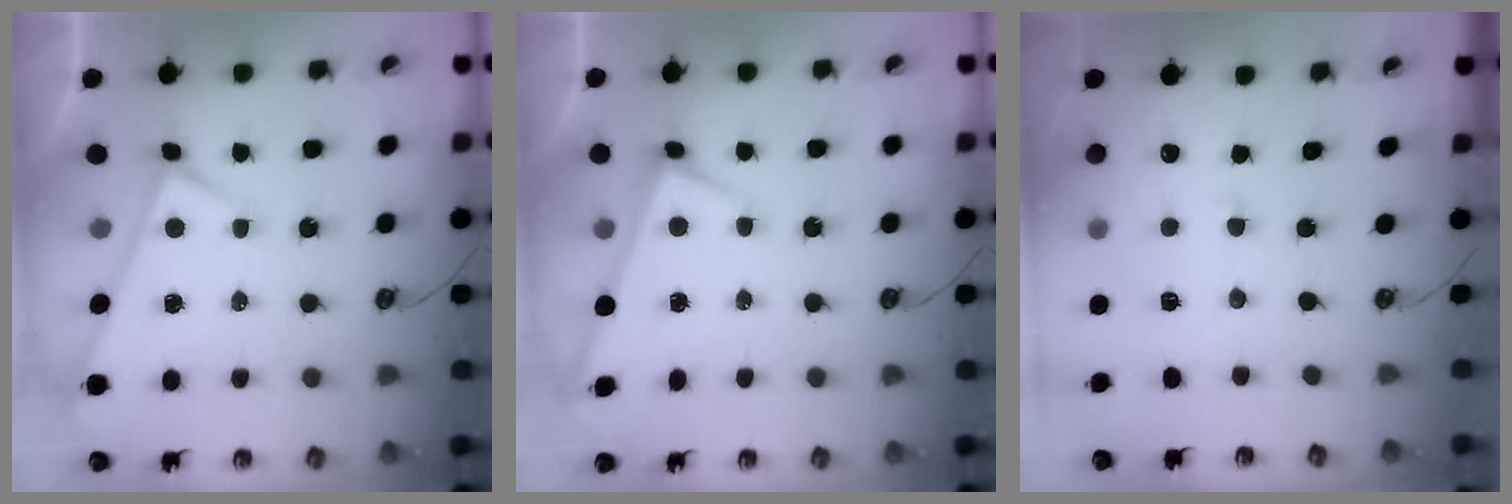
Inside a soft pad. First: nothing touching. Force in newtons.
{"total": 1.2, "press": 1.2, "slide": 0.1}
{"total": 1.3, "press": 0.8, "slide": 1.0}